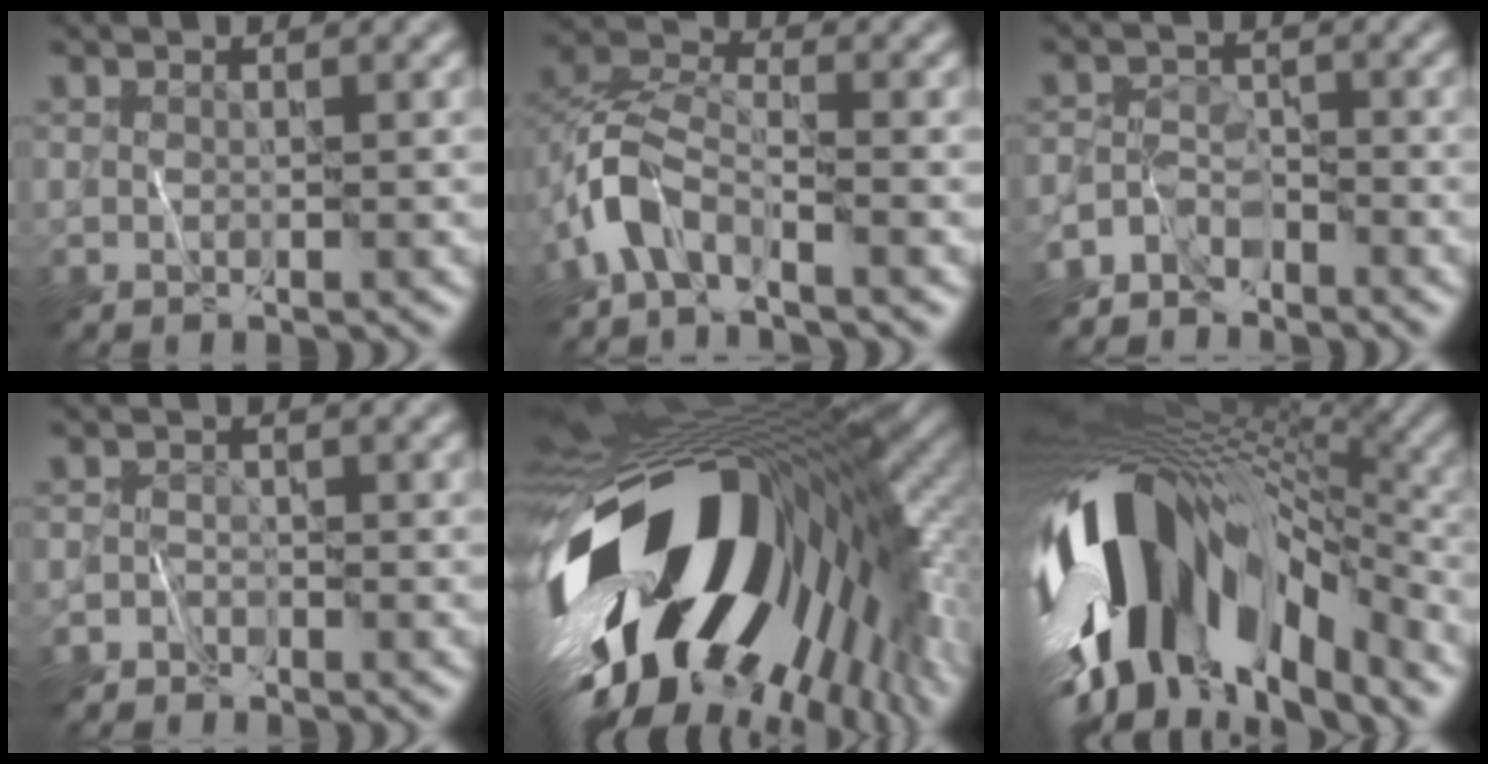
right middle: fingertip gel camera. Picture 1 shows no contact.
{"total": 4.9, "force": [-3.0, 2.5, 3.1], "torque": [-0.059, 0.006, -0.072]}
{"total": 3.5, "force": [-3.0, 1.7, 0.7], "torque": [-0.004, -0.003, -0.067]}
{"total": 1.3, "force": [-1.1, 0.7, -0.3], "torque": [0.010, 0.007, -0.026]}
{"total": 20.2, "force": [-3.5, 10.2, 17.1], "torque": [-0.308, -0.061, -0.057]}
{"total": 16.4, "force": [-5.2, 8.3, 13.1], "torque": [-0.238, -0.018, -0.089]}